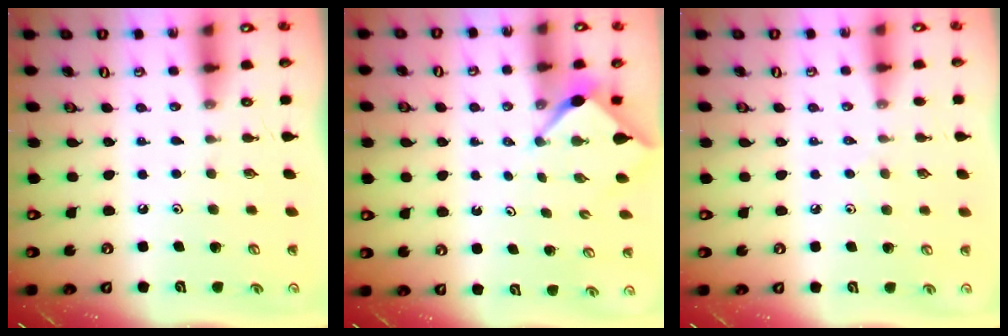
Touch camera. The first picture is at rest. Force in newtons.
{"total": 2.6, "press": 2.6, "slide": 0.3}
{"total": 4.4, "press": 4.3, "slide": 0.6}